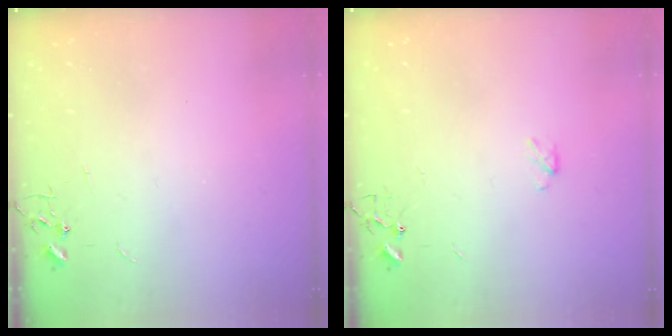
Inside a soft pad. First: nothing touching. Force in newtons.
{"total": 2.9, "press": 2.9, "slide": 0.5}